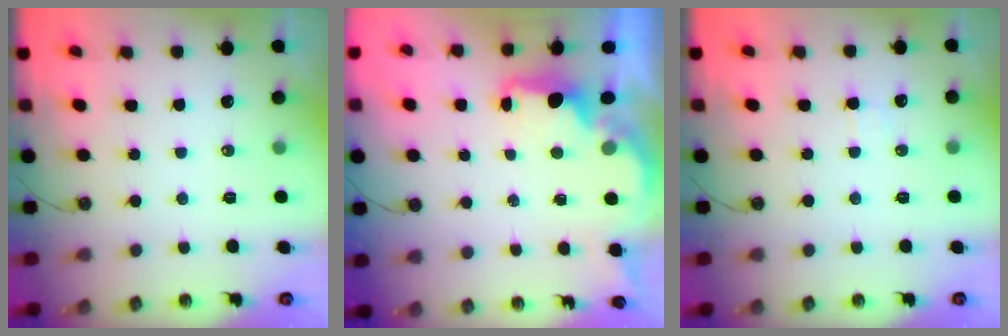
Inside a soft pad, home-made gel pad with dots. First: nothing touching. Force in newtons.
{"total": 1.8, "press": 1.6, "slide": 0.7}
{"total": 3.0, "press": 2.9, "slide": 0.8}